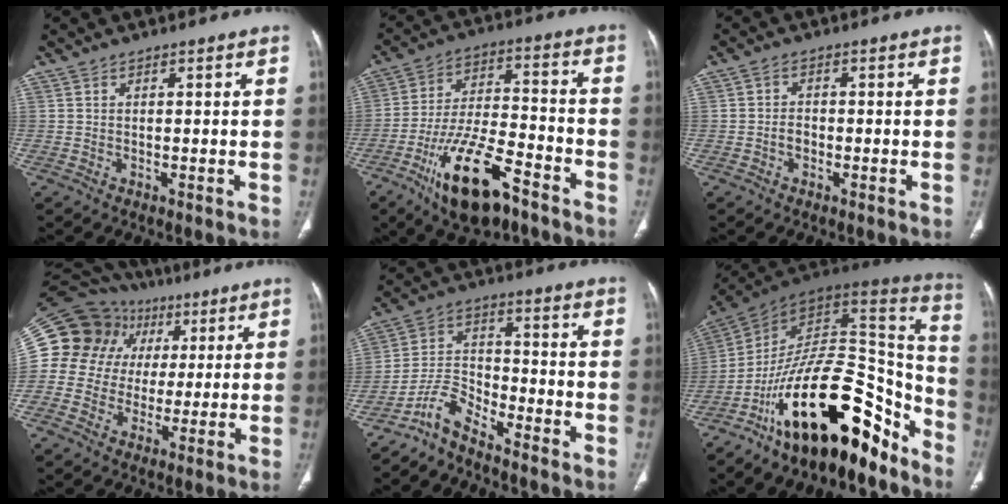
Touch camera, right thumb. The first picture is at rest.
{"total": 17.1, "force": [-10.1, 6.5, 12.2], "torque": [-0.211, 0.060, -0.170]}
{"total": 2.1, "force": [-0.8, 1.5, 1.3], "torque": [-0.021, 0.009, -0.017]}
{"total": 21.3, "force": [5.3, 19.2, 7.6], "torque": [-0.141, 0.057, 0.100]}
{"total": 6.5, "force": [-5.8, 1.7, 2.5], "torque": [-0.049, 0.056, -0.120]}
{"total": 27.0, "force": [-16.9, 11.3, 17.8], "torque": [-0.204, 0.122, -0.274]}